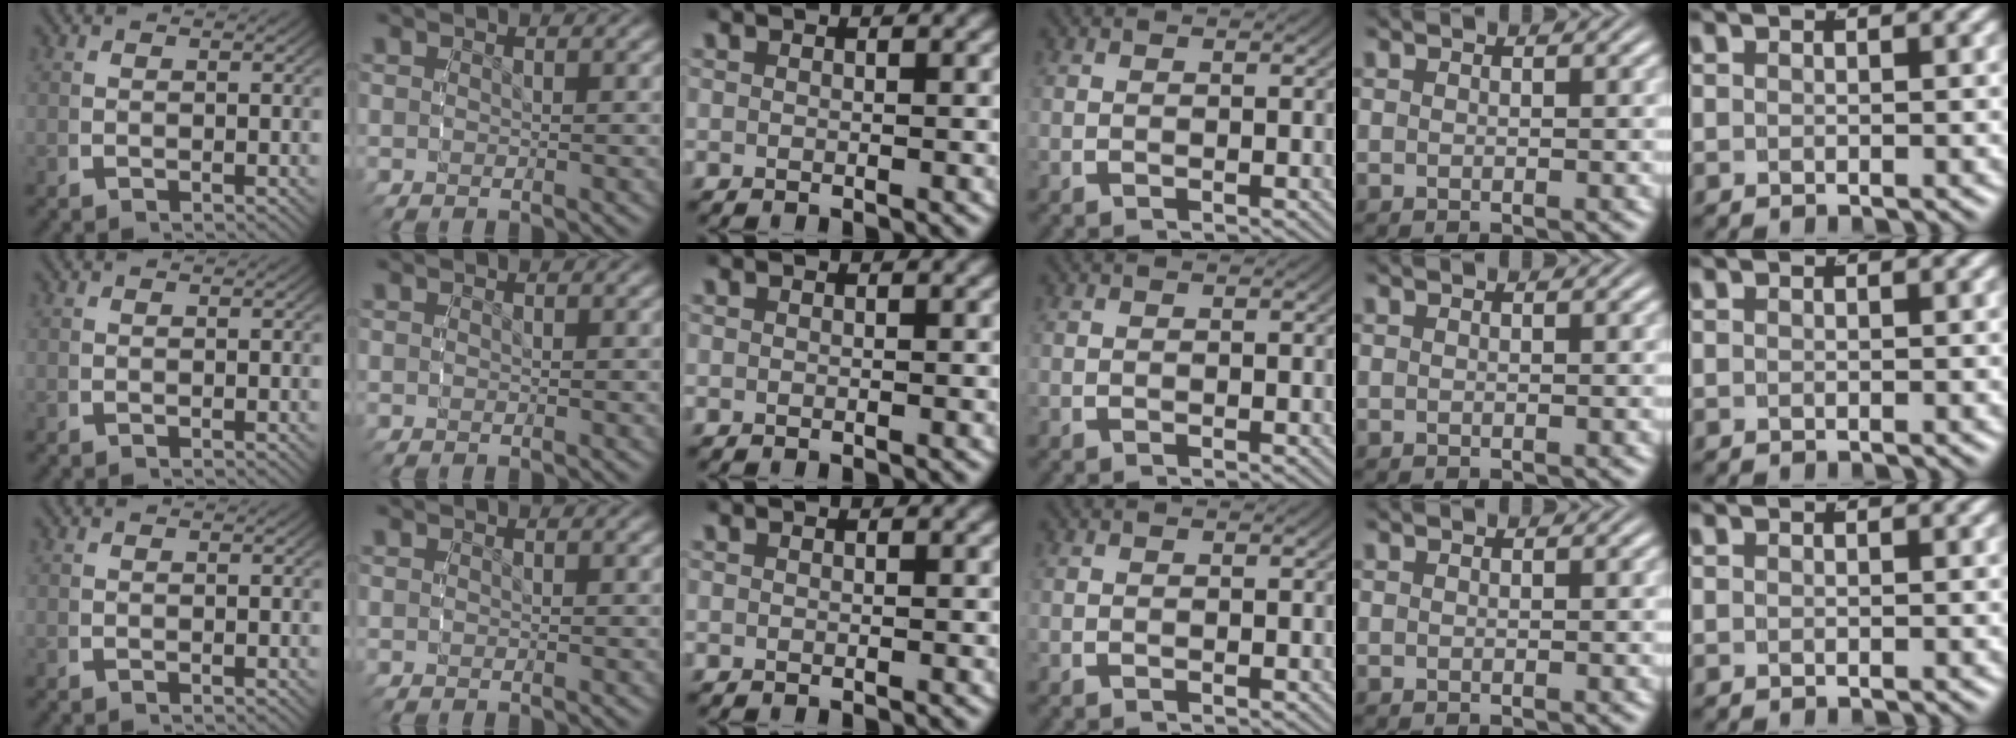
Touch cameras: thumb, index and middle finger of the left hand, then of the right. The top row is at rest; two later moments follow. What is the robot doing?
{"motion": "reach", "object": "backpack"}